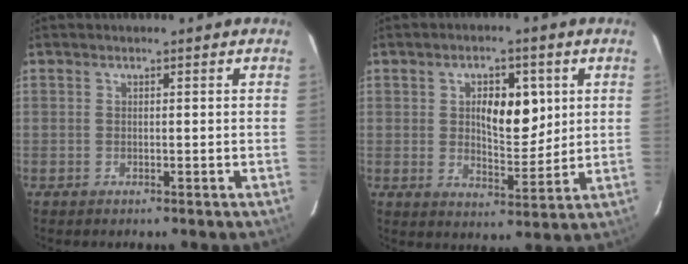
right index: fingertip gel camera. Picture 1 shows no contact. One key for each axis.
{"total": 8.1, "fx": 2.1, "fy": 3.7, "fz": 6.9, "tx": -0.106, "ty": 0.005, "tz": 0.041}